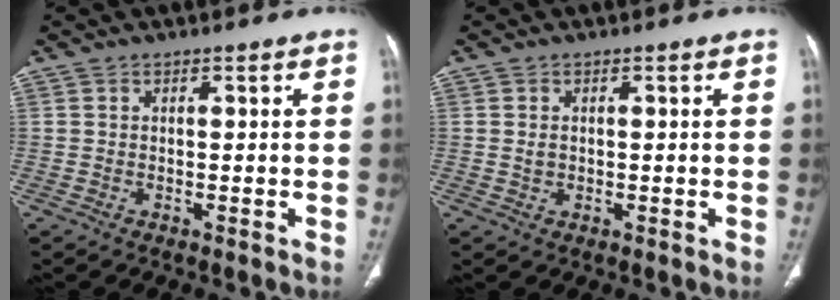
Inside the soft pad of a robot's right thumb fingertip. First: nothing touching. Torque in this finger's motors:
{"motor_torque": [-0.16, -0.16, -0.01, 0.05, -0.02]}